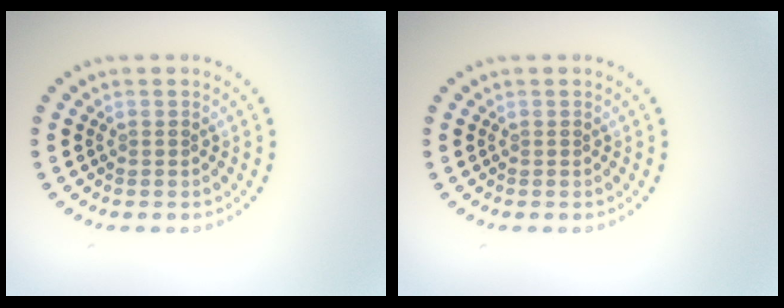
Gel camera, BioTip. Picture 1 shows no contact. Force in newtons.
{"total": 0.0}